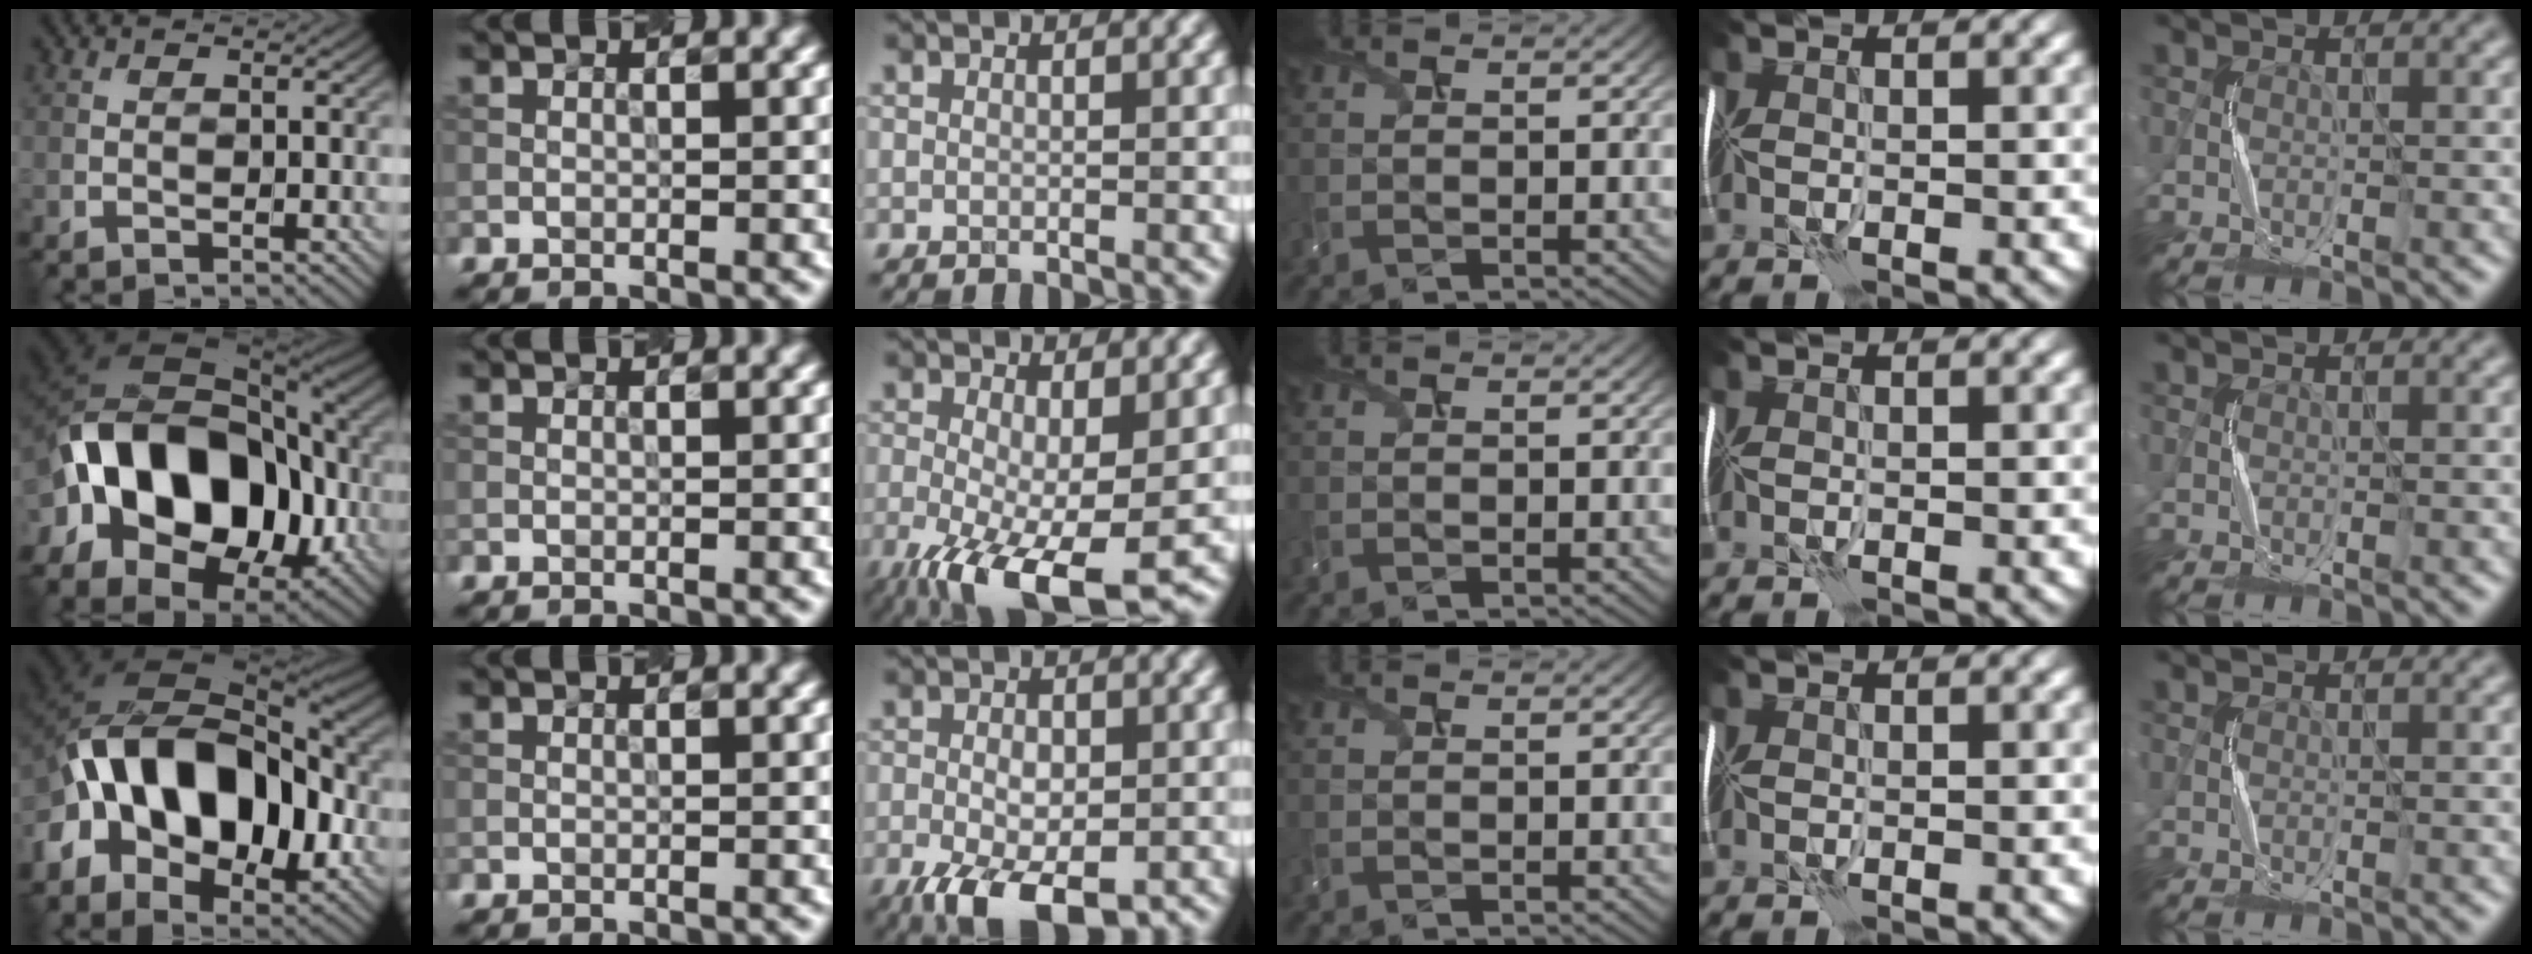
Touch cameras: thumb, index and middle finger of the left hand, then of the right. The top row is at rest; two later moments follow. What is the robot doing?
{"motion": "shake", "object": "handbell"}